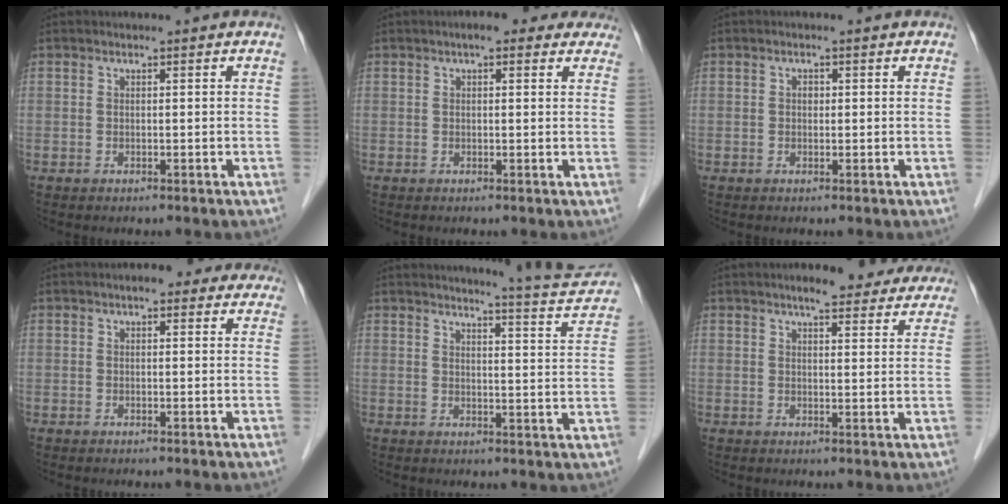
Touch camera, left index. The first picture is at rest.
{"total": 5.1, "force": [3.5, 1.9, 3.1], "torque": [-0.028, 0.020, 0.038]}
{"total": 0.9, "force": [0.1, 0.7, 0.6], "torque": [-0.009, 0.004, 0.000]}
{"total": 4.4, "force": [3.1, 1.9, 2.4], "torque": [-0.018, 0.017, 0.035]}
{"total": 9.6, "force": [9.3, -0.7, 2.0], "torque": [-0.035, -0.037, 0.106]}
{"total": 9.6, "force": [8.1, 2.4, 4.5], "torque": [-0.045, 0.006, 0.089]}